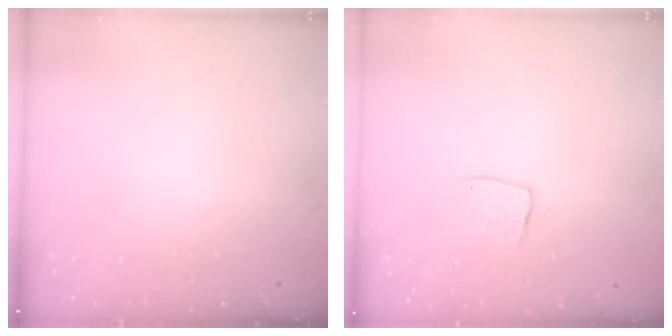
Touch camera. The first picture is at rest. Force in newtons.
{"total": 6.6, "press": 6.6, "slide": 0.4}